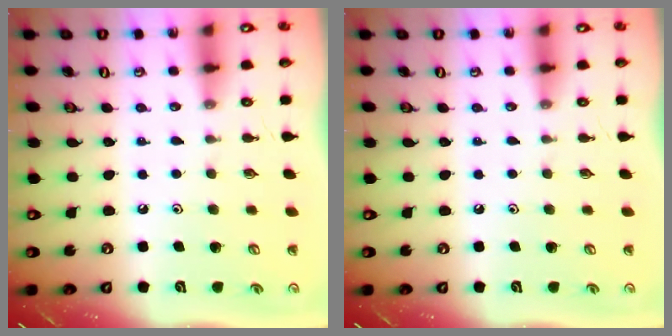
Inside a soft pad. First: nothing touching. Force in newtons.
{"total": 0.0}